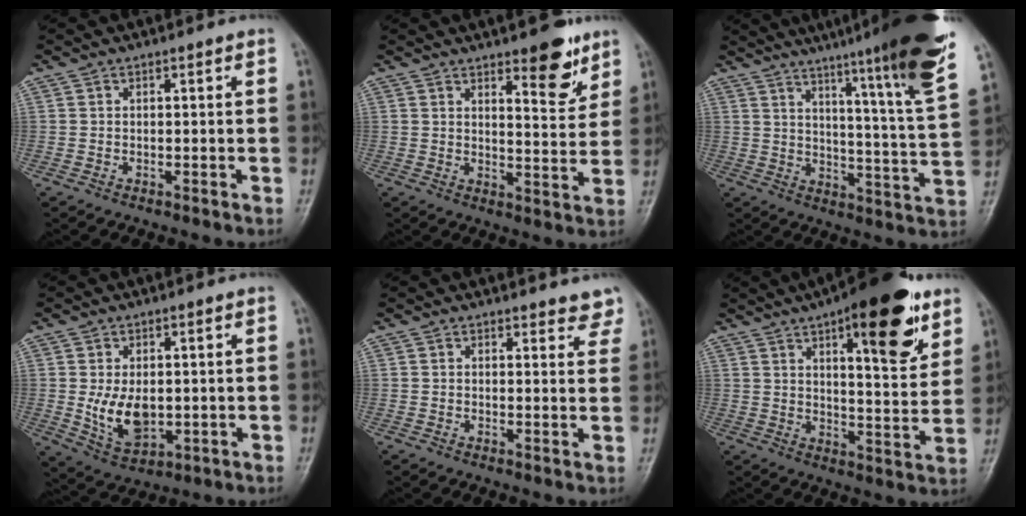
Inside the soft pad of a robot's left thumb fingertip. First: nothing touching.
{"total": 8.5, "force": [5.6, 2.9, 5.7], "torque": [-0.053, -0.039, 0.078]}
{"total": 22.7, "force": [16.2, -0.1, 16.0], "torque": [-0.213, -0.091, 0.219]}
{"total": 8.7, "force": [-0.1, 5.5, 6.8], "torque": [-0.104, -0.016, 0.015]}
{"total": 4.7, "force": [4.4, 1.6, 0.8], "torque": [0.023, -0.024, 0.035]}
{"total": 18.4, "force": [10.0, 6.1, 14.2], "torque": [-0.164, -0.043, 0.142]}